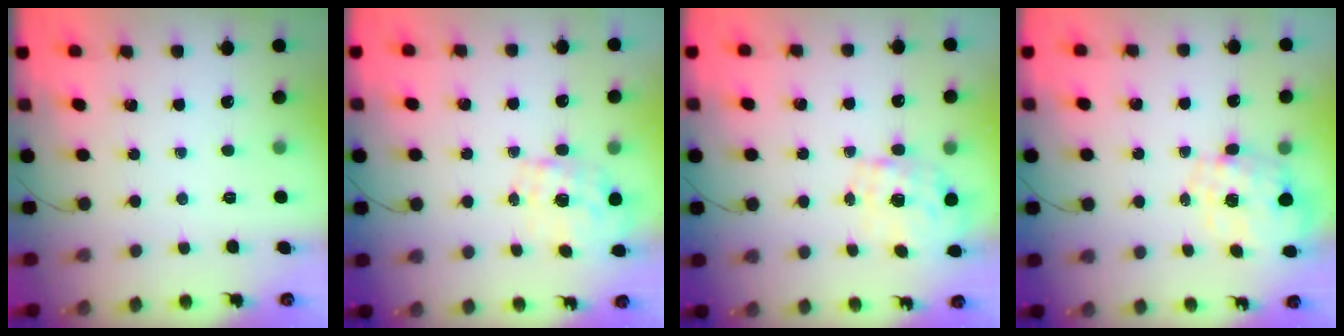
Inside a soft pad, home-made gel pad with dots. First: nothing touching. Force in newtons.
{"total": 1.6, "press": 1.4, "slide": 0.8}
{"total": 1.9, "press": 1.7, "slide": 0.7}
{"total": 2.0, "press": 1.8, "slide": 1.0}